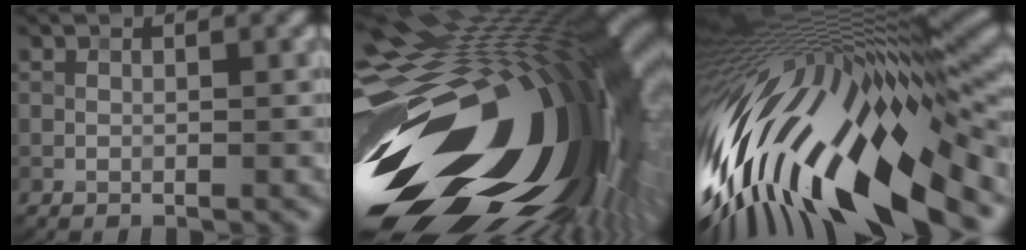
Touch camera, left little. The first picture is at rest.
{"total": 20.4, "force": [-2.1, 10.6, 17.3], "torque": [-0.330, -0.052, -0.034]}
{"total": 18.5, "force": [-3.6, 5.8, 17.1], "torque": [-0.297, -0.025, -0.065]}